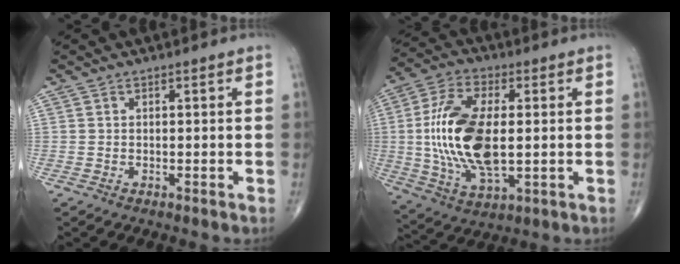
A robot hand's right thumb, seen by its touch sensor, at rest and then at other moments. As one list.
[{"total": 18.3, "force": [0.3, 8.8, 16.0], "torque": [-0.324, -0.005, 0.009]}]